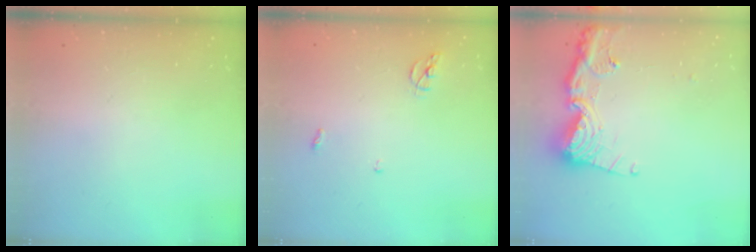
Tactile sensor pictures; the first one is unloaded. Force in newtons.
{"total": 5.5, "press": 5.5, "slide": 0.2}
{"total": 14.4, "press": 14.3, "slide": 1.9}